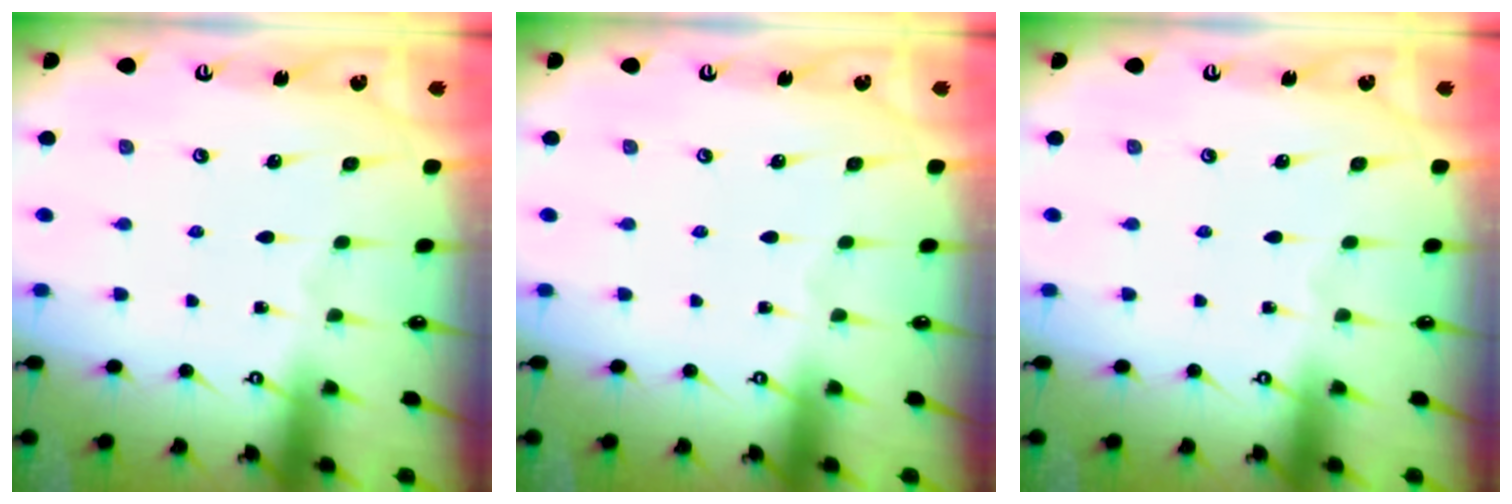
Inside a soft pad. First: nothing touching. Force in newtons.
{"total": 0.0}
{"total": 0.0}